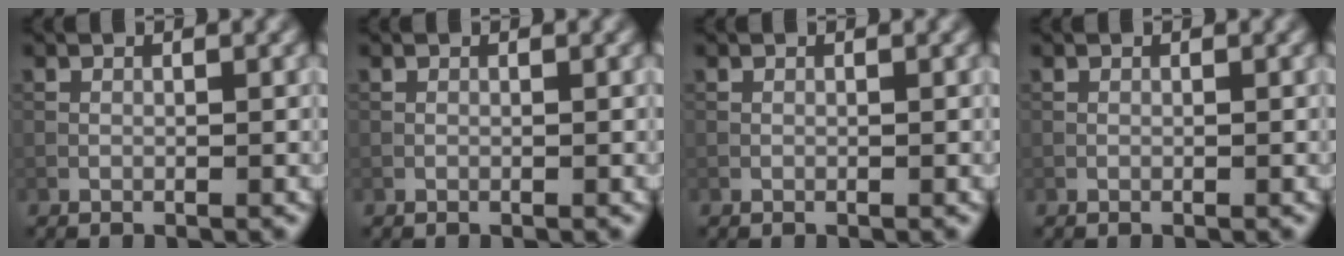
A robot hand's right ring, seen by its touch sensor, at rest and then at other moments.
{"total": 0.0}
{"total": 0.0}
{"total": 0.0}